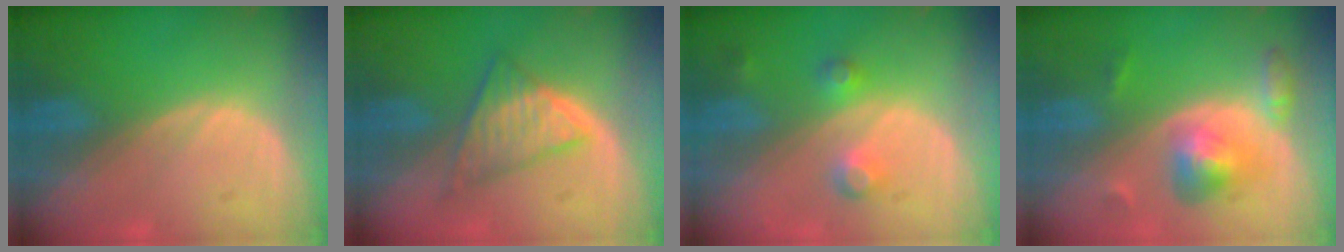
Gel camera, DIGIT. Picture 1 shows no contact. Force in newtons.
{"total": 6.1, "press": 5.8, "slide": 2.0}
{"total": 3.6, "press": 3.4, "slide": 1.1}
{"total": 5.6, "press": 5.6, "slide": 0.2}